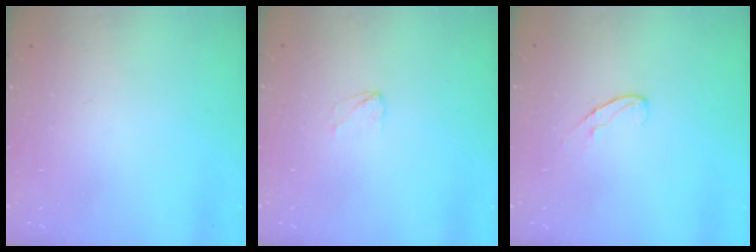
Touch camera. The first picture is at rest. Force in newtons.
{"total": 2.9, "press": 2.9, "slide": 0.2}
{"total": 6.1, "press": 6.1, "slide": 0.5}